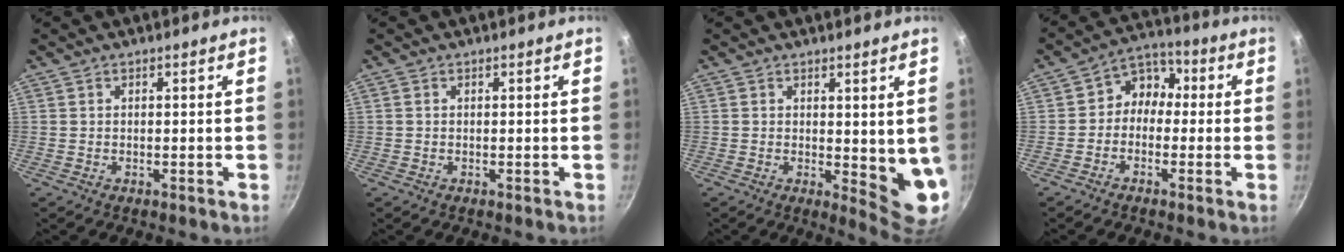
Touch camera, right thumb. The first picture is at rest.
{"total": 0.0}
{"total": 7.4, "force": [1.2, 3.0, 6.7], "torque": [-0.074, -0.025, 0.021]}
{"total": 6.4, "force": [-0.7, 5.4, 3.4], "torque": [-0.016, 0.029, -0.035]}